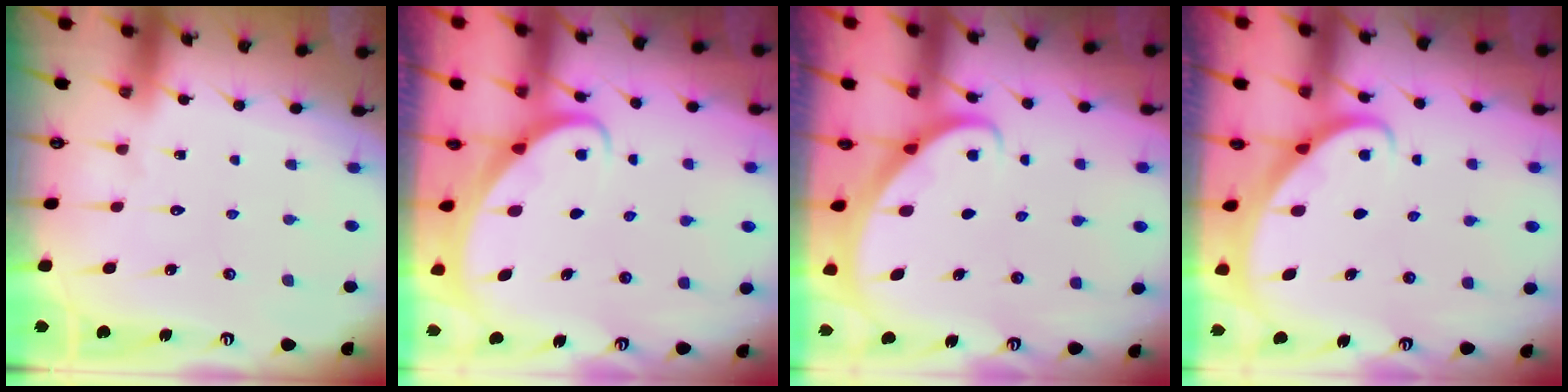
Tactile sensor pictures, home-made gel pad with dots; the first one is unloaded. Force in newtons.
{"total": 3.3, "press": 3.3, "slide": 0.4}
{"total": 2.5, "press": 2.5, "slide": 0.3}
{"total": 2.8, "press": 2.8, "slide": 0.2}